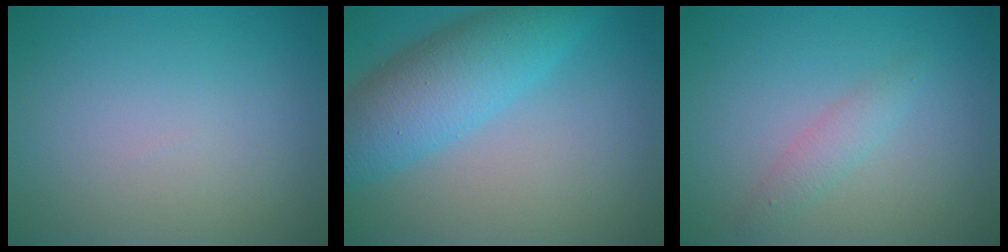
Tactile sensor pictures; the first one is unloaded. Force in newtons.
{"total": 7.1, "press": 7.1, "slide": 0.3}
{"total": 1.6, "press": 1.6, "slide": 0.0}